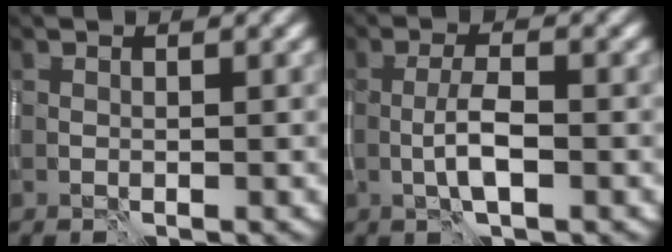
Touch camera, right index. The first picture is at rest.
{"total": 2.8, "force": [-0.9, 0.6, 2.5], "torque": [-0.049, 0.000, -0.016]}